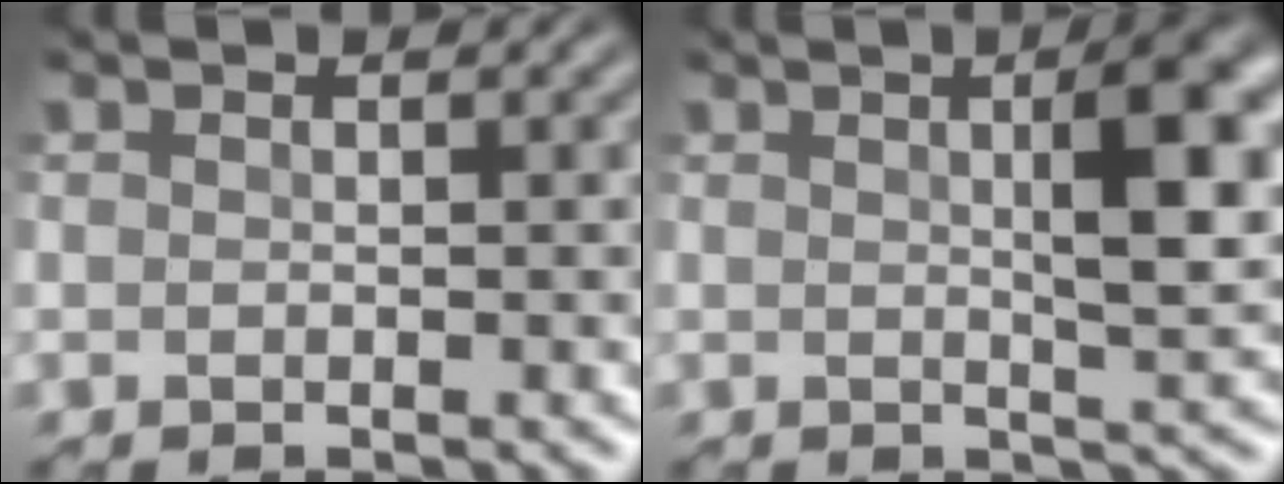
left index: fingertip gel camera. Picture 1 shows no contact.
{"total": 5.3, "force": [1.2, 1.2, 5.0], "torque": [-0.080, 0.010, 0.022]}